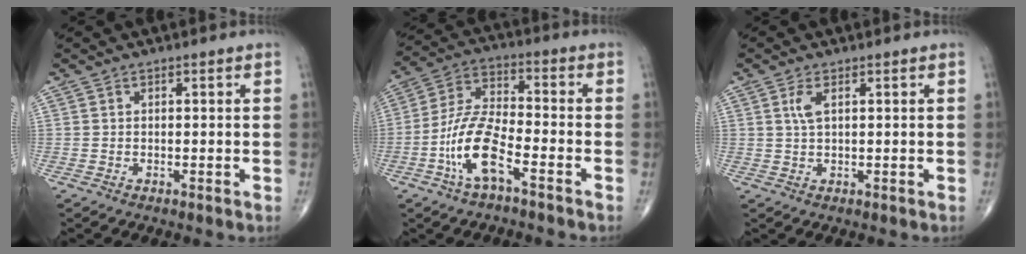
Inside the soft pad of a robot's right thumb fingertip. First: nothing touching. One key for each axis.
{"total": 11.5, "fx": -5.2, "fy": 3.8, "fz": 9.5, "tx": -0.203, "ty": 0.036, "tz": -0.102}
{"total": 2.6, "fx": 0.9, "fy": 0.9, "fz": 2.2, "tx": -0.054, "ty": 0.002, "tz": 0.023}